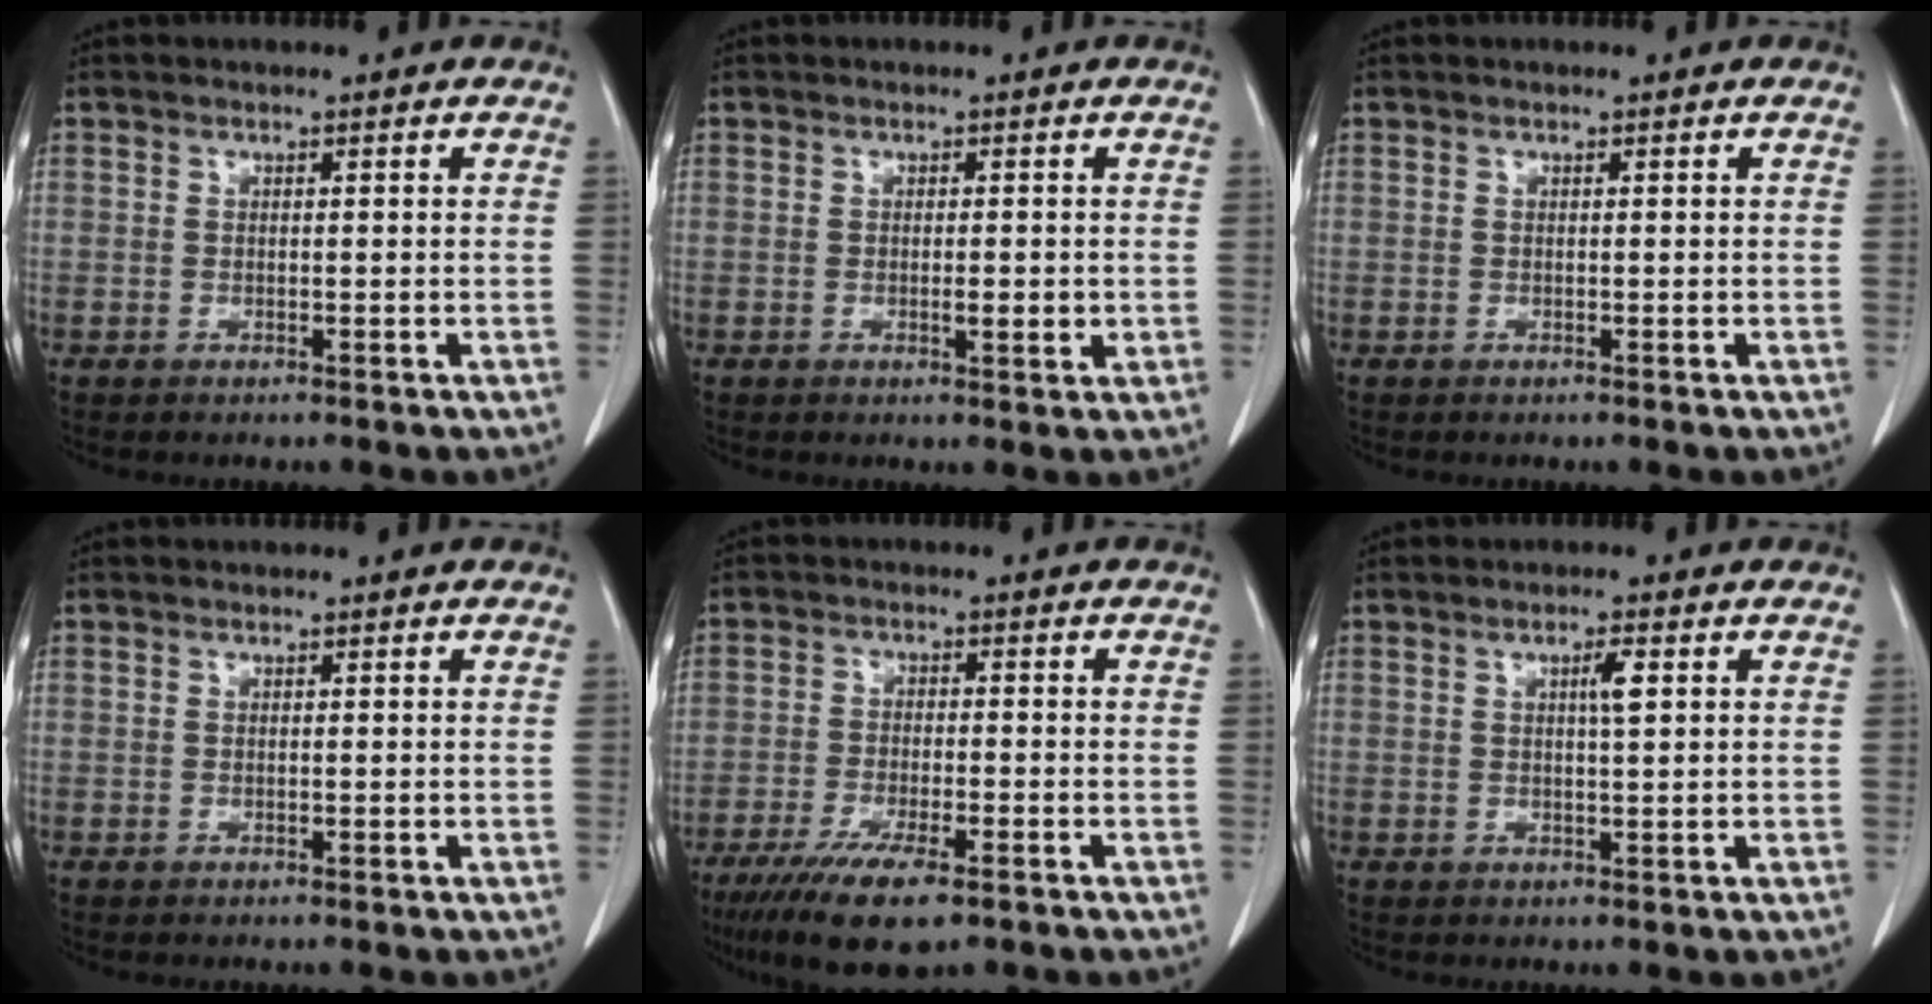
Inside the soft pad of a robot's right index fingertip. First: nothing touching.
{"total": 2.4, "force": [-0.3, 0.6, 2.3], "torque": [-0.038, -0.002, -0.004]}
{"total": 0.0}
{"total": 0.0}
{"total": 9.6, "force": [-6.2, 2.3, 6.9], "torque": [-0.118, -0.018, -0.101]}
{"total": 2.5, "force": [0.8, 0.2, 2.4], "torque": [-0.038, 0.001, 0.013]}